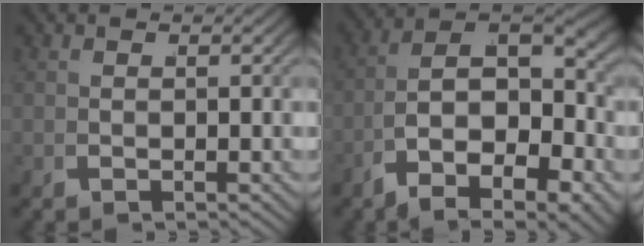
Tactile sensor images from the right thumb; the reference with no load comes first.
{"total": 13.2, "force": [-1.8, 9.0, 9.5], "torque": [-0.184, -0.042, -0.024]}